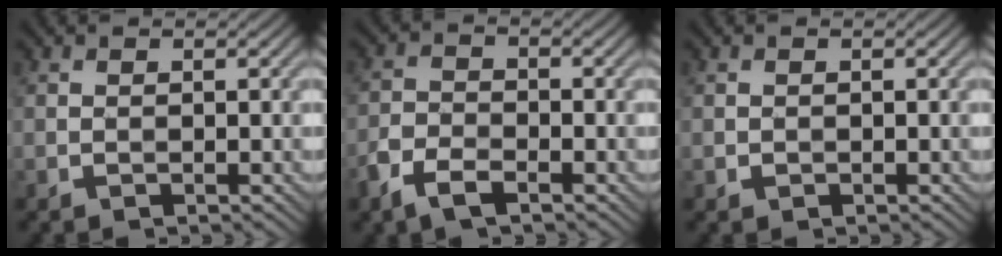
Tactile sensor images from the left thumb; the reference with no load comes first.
{"total": 4.8, "force": [-3.1, 2.2, 2.8], "torque": [-0.062, -0.006, -0.070]}
{"total": 0.5, "force": [-0.1, 0.5, 0.1], "torque": [0.001, -0.005, -0.003]}